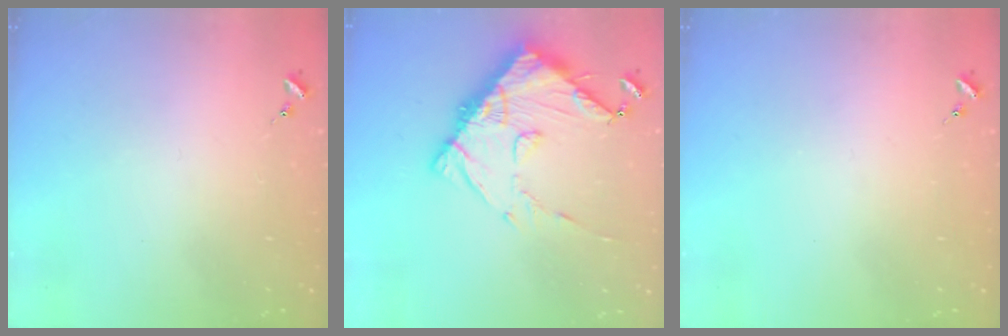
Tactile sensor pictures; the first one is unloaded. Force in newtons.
{"total": 14.1, "press": 14.0, "slide": 1.6}
{"total": 0.0}